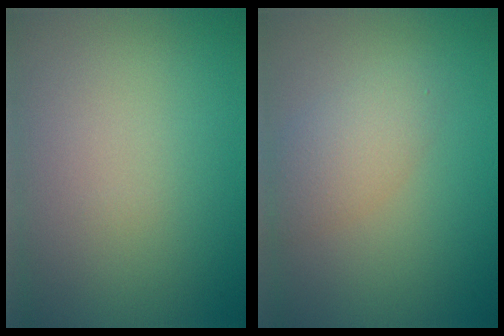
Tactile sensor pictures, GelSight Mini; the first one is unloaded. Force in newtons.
{"total": 2.8, "press": 2.8, "slide": 0.0}